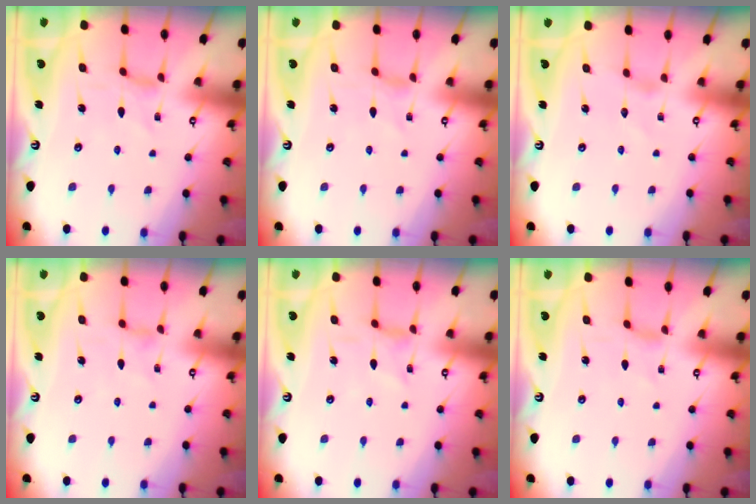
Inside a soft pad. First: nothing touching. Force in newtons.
{"total": 0.0}
{"total": 0.0}
{"total": 1.6, "press": 1.5, "slide": 0.3}
{"total": 1.6, "press": 1.5, "slide": 0.5}
{"total": 2.0, "press": 2.0, "slide": 0.4}